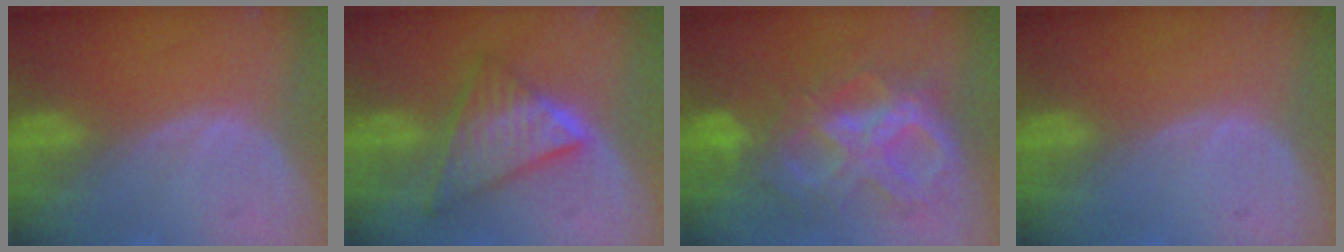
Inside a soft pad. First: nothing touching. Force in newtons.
{"total": 8.2, "press": 8.1, "slide": 0.5}
{"total": 10.5, "press": 10.4, "slide": 1.3}
{"total": 0.0}